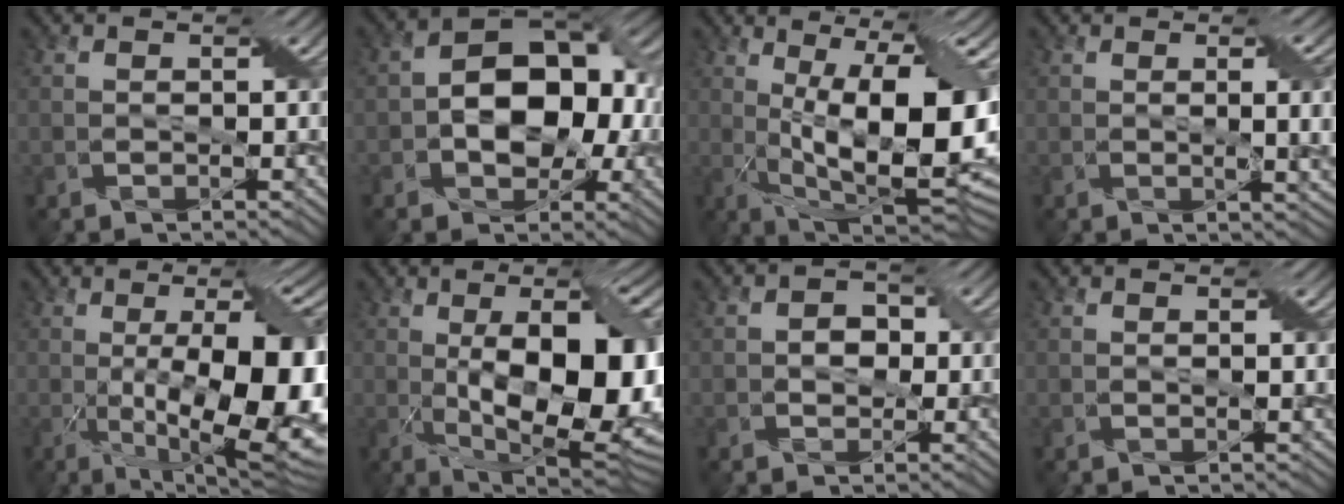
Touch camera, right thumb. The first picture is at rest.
{"total": 10.4, "force": [-0.4, 7.1, 7.7], "torque": [-0.106, 0.012, -0.014]}
{"total": 16.9, "force": [0.9, 6.3, 15.6], "torque": [-0.227, 0.002, 0.016]}
{"total": 5.4, "force": [0.4, 1.5, 5.2], "torque": [-0.064, 0.000, 0.009]}
{"total": 16.7, "force": [-2.2, 5.4, 15.6], "torque": [-0.218, -0.010, -0.021]}
{"total": 15.8, "force": [-0.4, 6.7, 14.3], "torque": [-0.214, -0.006, 0.002]}
{"total": 1.9, "force": [0.0, 1.7, 0.8], "torque": [-0.015, 0.002, -0.004]}
{"total": 0.8, "force": [0.5, -0.1, 0.6], "torque": [-0.006, -0.001, 0.006]}